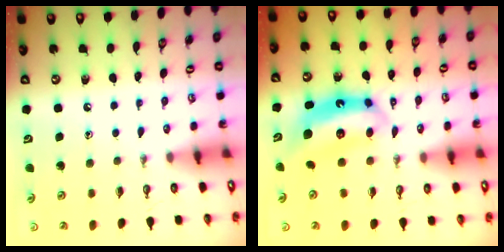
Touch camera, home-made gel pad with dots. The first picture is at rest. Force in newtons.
{"total": 7.5, "press": 7.4, "slide": 0.6}